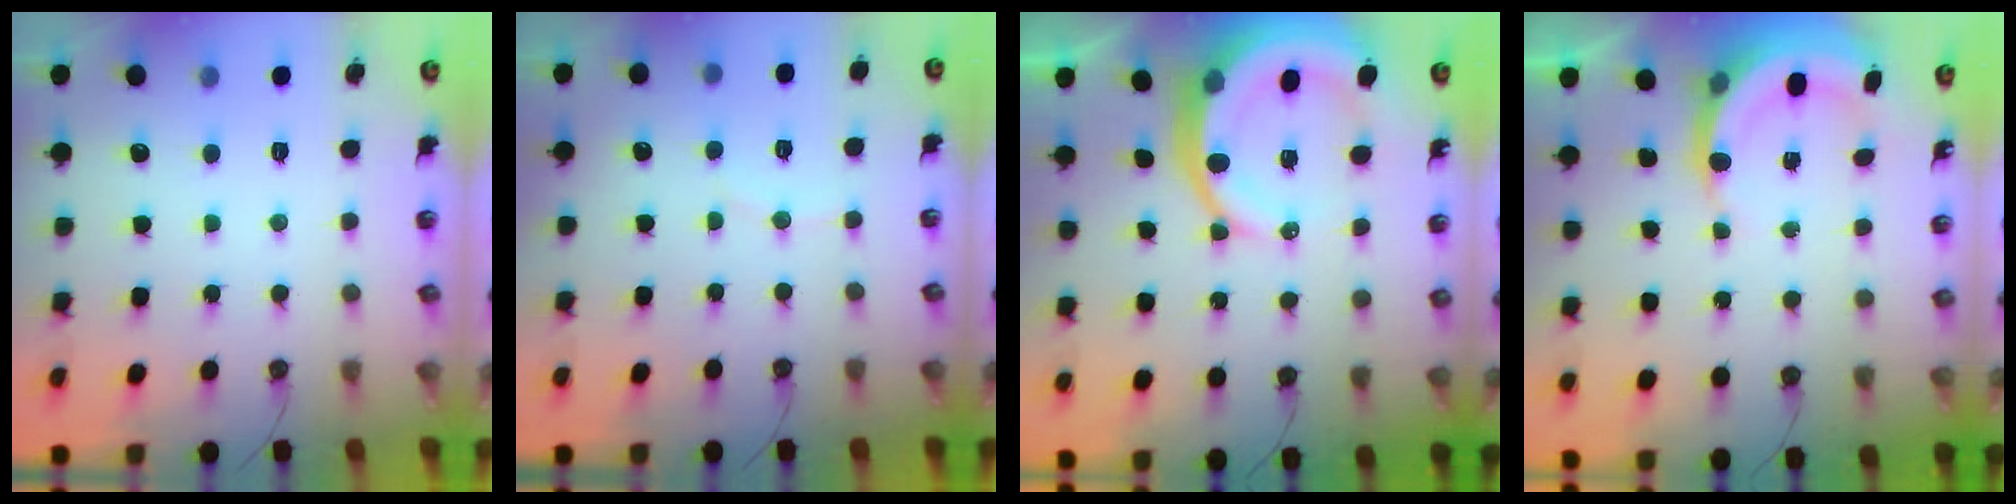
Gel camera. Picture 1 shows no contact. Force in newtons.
{"total": 4.8, "press": 4.7, "slide": 0.8}
{"total": 14.5, "press": 14.4, "slide": 1.7}
{"total": 5.9, "press": 5.8, "slide": 0.7}